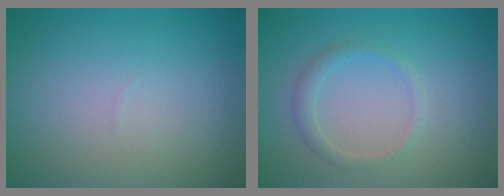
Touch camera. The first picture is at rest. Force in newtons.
{"total": 1.5, "press": 1.5, "slide": 0.1}